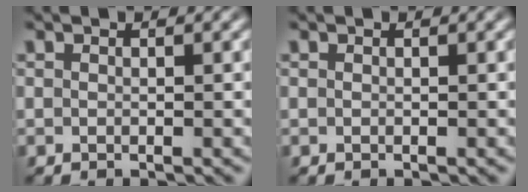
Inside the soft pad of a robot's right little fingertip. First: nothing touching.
{"total": 0.0}